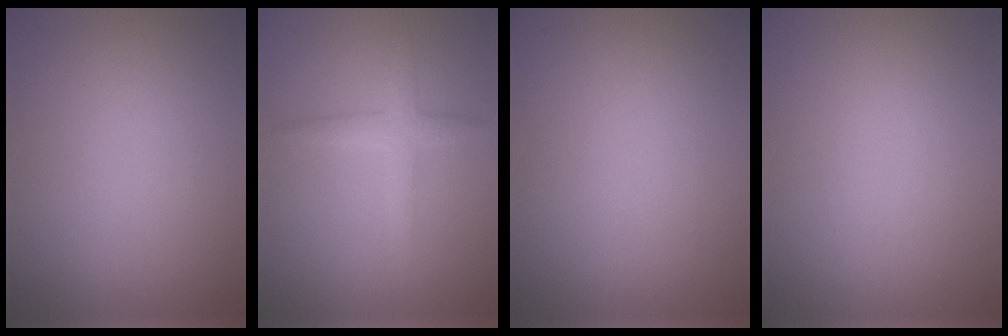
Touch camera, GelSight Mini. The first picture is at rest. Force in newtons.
{"total": 2.5, "press": 2.5, "slide": 0.1}
{"total": 0.0}
{"total": 0.0}